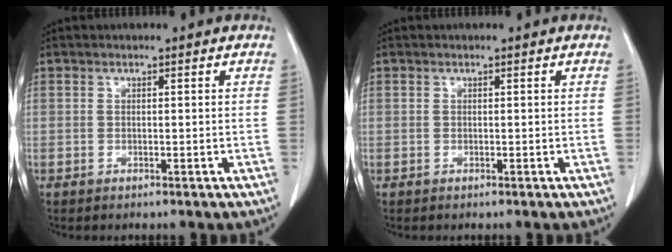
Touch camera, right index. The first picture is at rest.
{"total": 0.0}